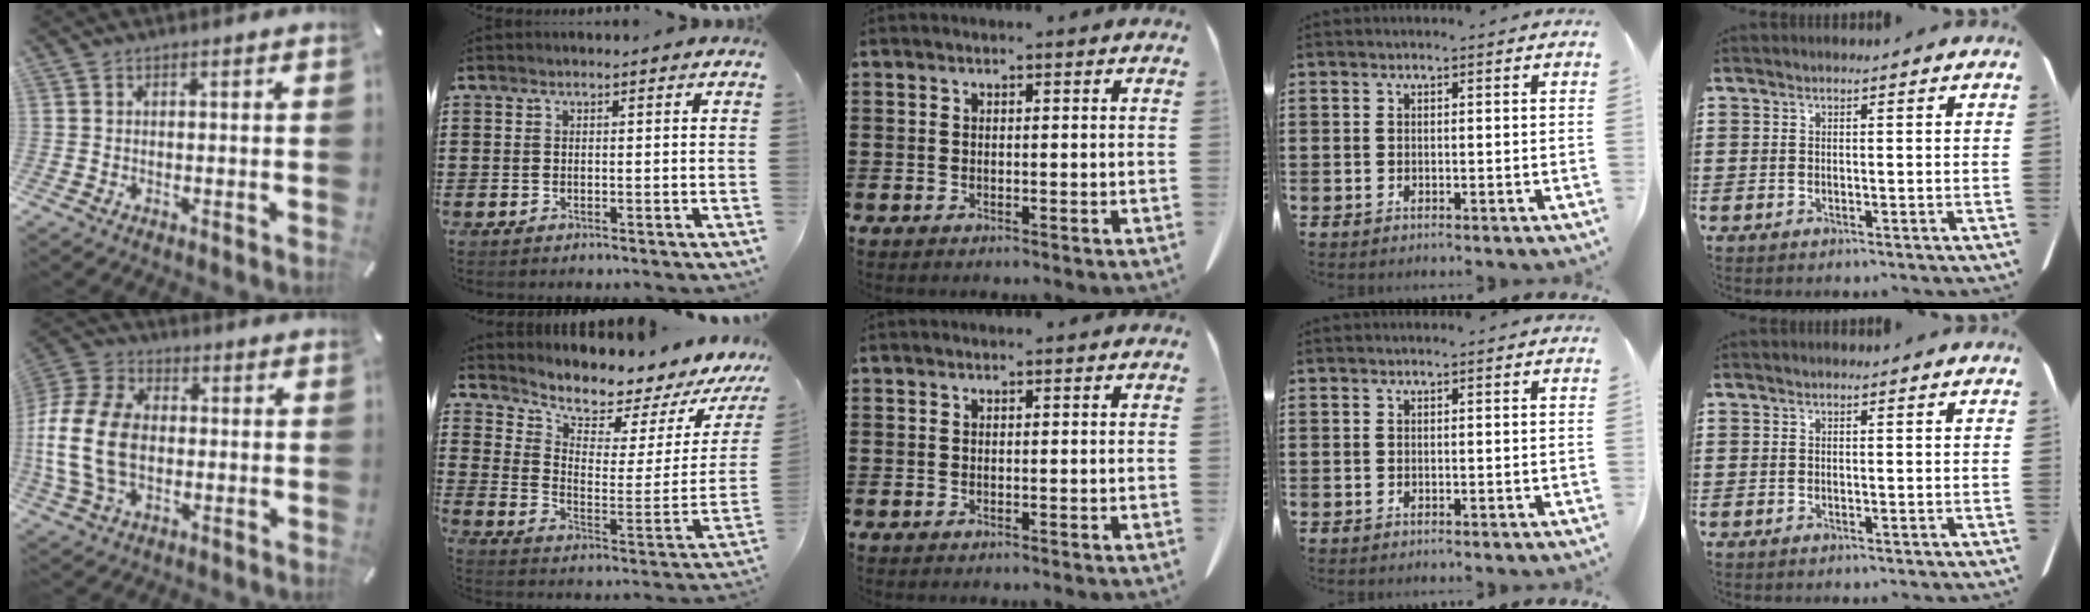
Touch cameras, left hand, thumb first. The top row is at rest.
{"thumb": {"total": 16.1, "force": [-2.0, 11.6, 11.0], "torque": [-0.242, 0.011, -0.039]}, "index": {"total": 4.6, "force": [4.5, 0.7, 0.5], "torque": [-0.029, -0.057, 0.068]}}